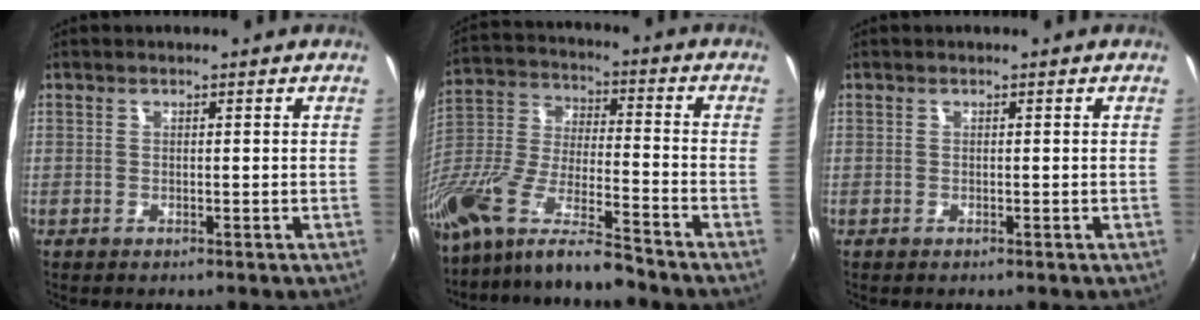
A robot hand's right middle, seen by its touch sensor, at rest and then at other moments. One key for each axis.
{"total": 16.4, "fx": -12.8, "fy": 2.0, "fz": 10.0, "tx": -0.204, "ty": -0.028, "tz": -0.247}
{"total": 0.0}